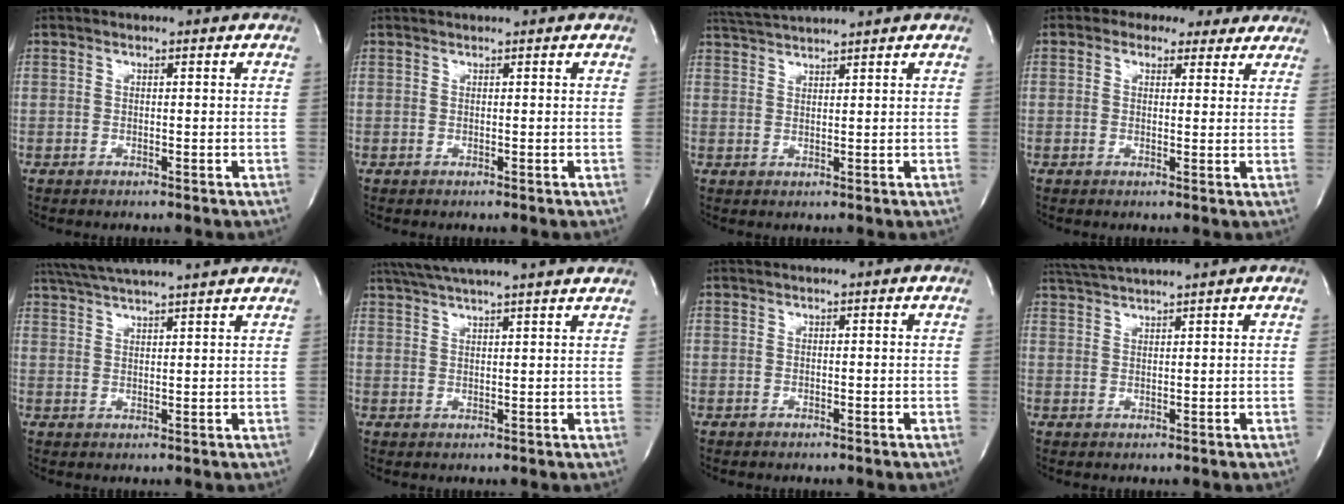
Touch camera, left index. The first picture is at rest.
{"total": 1.6, "force": [1.6, 0.0, 0.3], "torque": [-0.003, 0.019, 0.026]}
{"total": 5.4, "force": [5.1, -1.3, 1.2], "torque": [-0.026, 0.016, 0.094]}
{"total": 8.1, "force": [6.3, 4.7, 2.1], "torque": [-0.012, 0.023, 0.065]}
{"total": 13.7, "force": [12.2, -0.2, 6.1], "torque": [-0.118, 0.029, 0.181]}
{"total": 16.0, "force": [14.1, -0.2, 7.4], "torque": [-0.137, 0.023, 0.198]}
{"total": 0.0}
{"total": 5.6, "force": [5.1, -1.5, 1.7], "torque": [-0.032, 0.015, 0.093]}